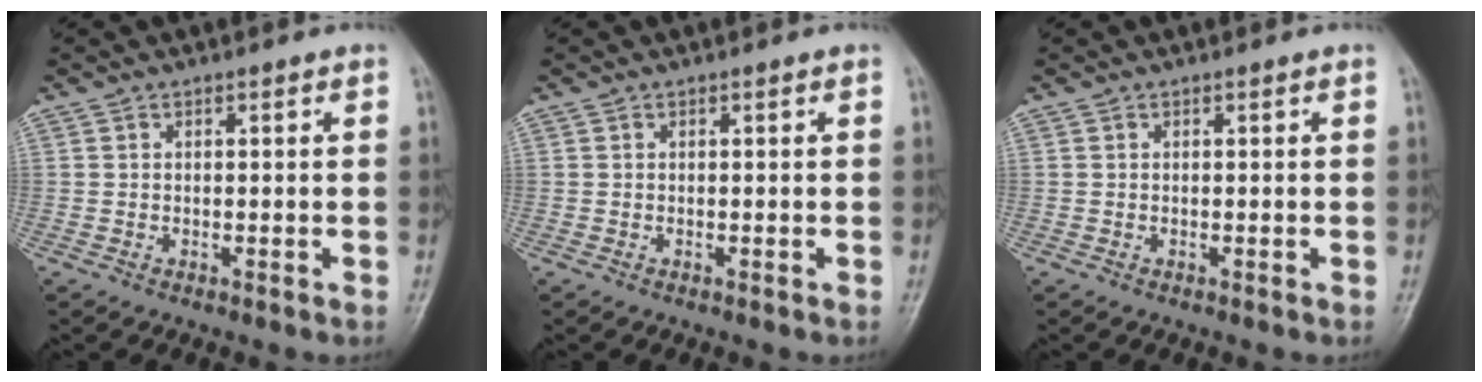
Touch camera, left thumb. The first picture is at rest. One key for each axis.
{"total": 0.0}
{"total": 0.0}